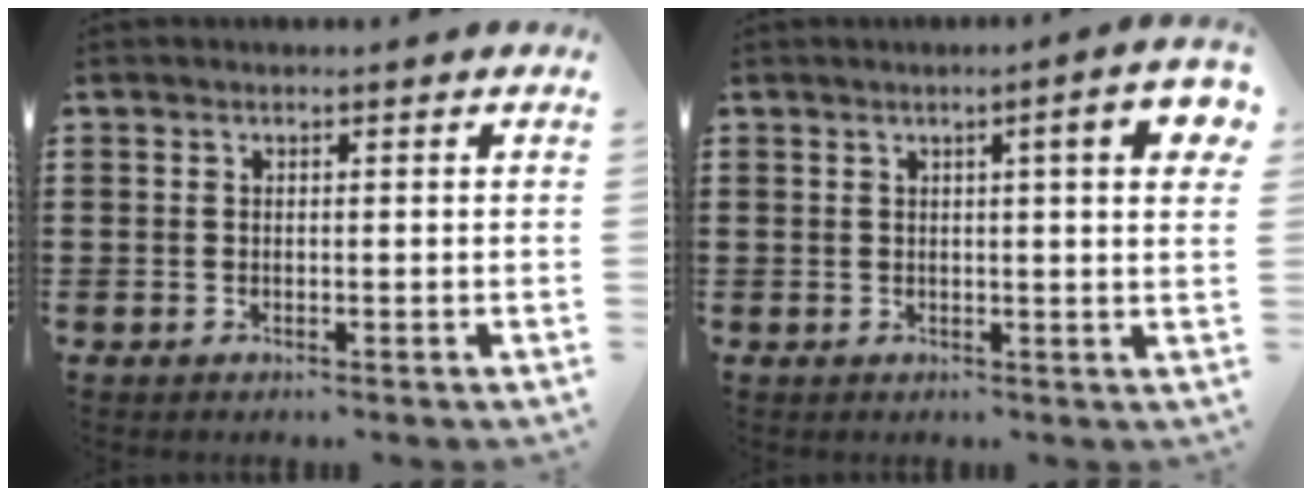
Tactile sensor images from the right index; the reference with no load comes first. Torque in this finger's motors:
{"motor_torque": [0.45, 0.20, 0.18, 0.07]}